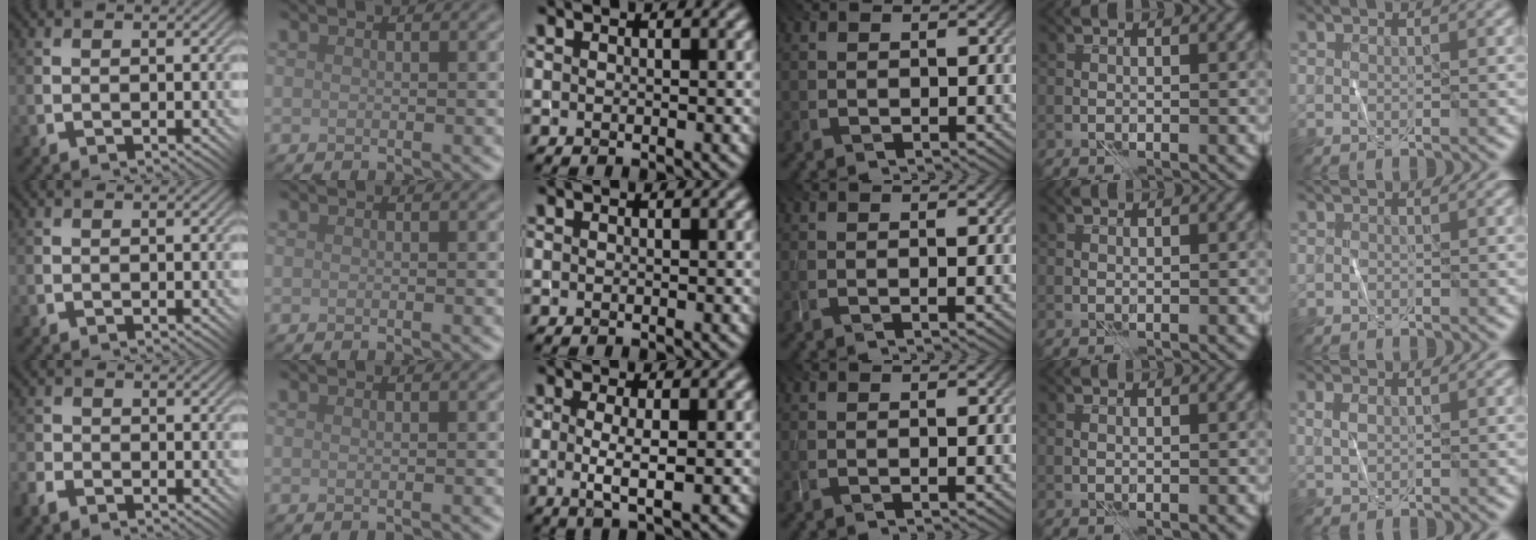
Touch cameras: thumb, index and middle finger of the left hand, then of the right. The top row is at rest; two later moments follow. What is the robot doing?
{"motion": "fold", "object": "shorts"}